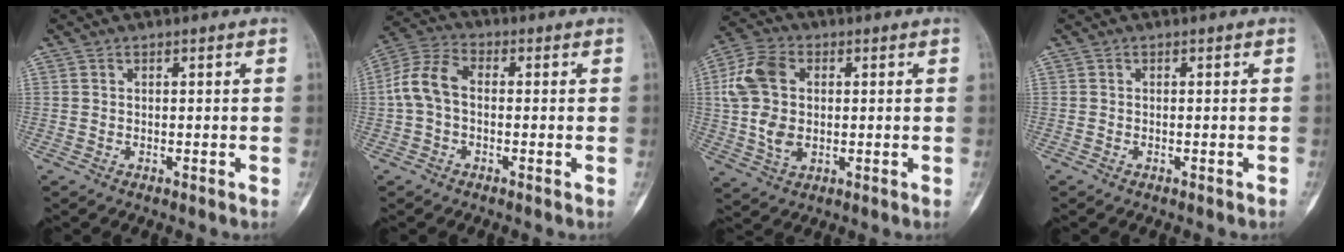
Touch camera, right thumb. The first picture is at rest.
{"total": 7.9, "force": [-0.4, 5.2, 5.9], "torque": [-0.115, 0.024, -0.020]}
{"total": 11.6, "force": [1.2, 8.0, 8.3], "torque": [-0.161, 0.010, 0.021]}
{"total": 0.0}